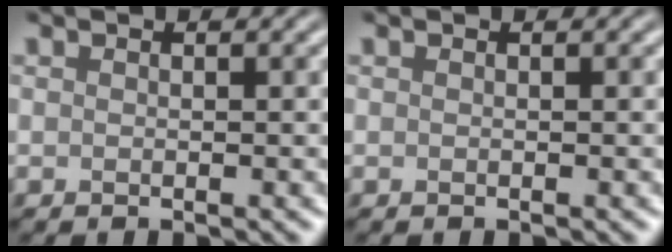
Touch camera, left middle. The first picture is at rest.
{"total": 0.0}